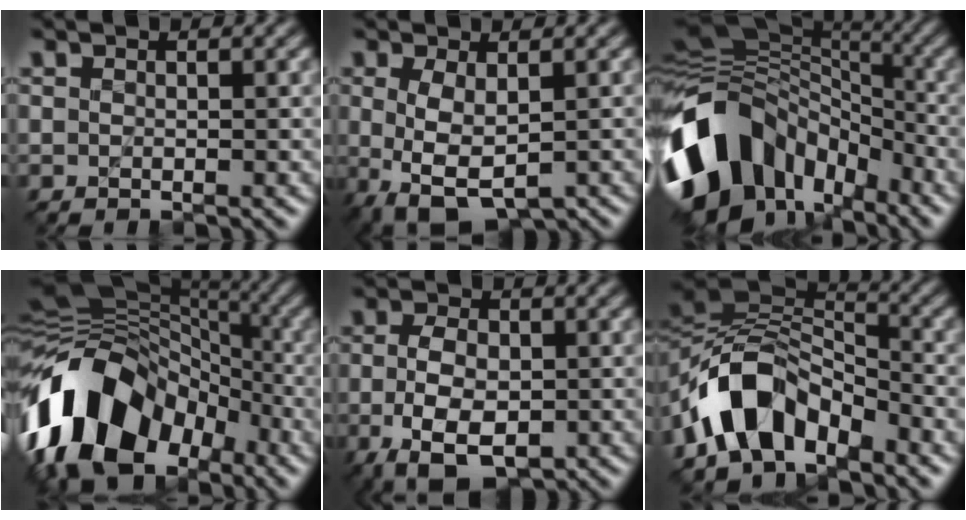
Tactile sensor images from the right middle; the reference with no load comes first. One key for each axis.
{"total": 4.7, "fx": -1.1, "fy": 2.5, "fz": 3.9, "tx": -0.091, "ty": -0.019, "tz": -0.005}
{"total": 14.2, "fx": -5.4, "fy": 10.4, "fz": 8.0, "tx": -0.175, "ty": 0.012, "tz": -0.117}
{"total": 14.9, "fx": -7.3, "fy": 10.2, "fz": 8.0, "tx": -0.163, "ty": 0.008, "tz": -0.143}
{"total": 7.0, "fx": -2.1, "fy": 4.1, "fz": 5.3, "tx": -0.103, "ty": -0.011, "tz": -0.034}
{"total": 7.5, "fx": -4.7, "fy": 4.2, "fz": 4.0, "tx": -0.057, "ty": 0.012, "tz": -0.096}